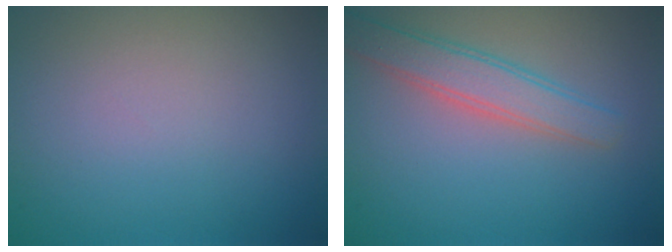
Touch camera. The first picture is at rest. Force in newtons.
{"total": 3.3, "press": 3.3, "slide": 0.2}